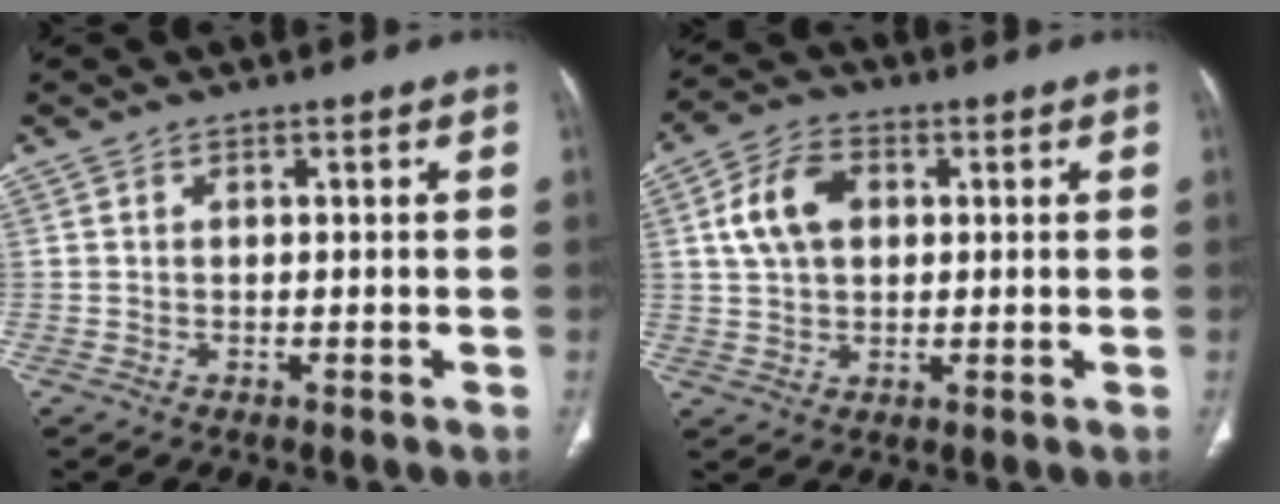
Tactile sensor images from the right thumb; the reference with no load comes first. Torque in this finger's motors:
{"motor_torque": [0.12, 0.21, 0.31, -0.50, 0.21]}